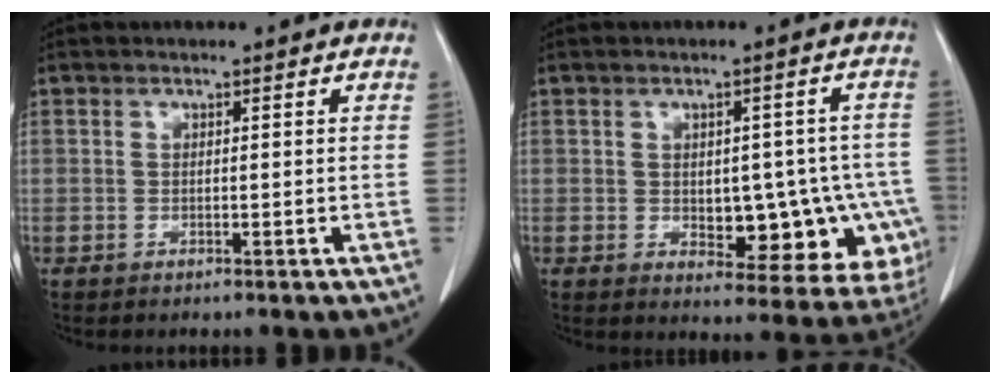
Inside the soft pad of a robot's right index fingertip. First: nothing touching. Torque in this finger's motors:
{"motor_torque": [0.24, 0.08, 0.19, 0.01]}